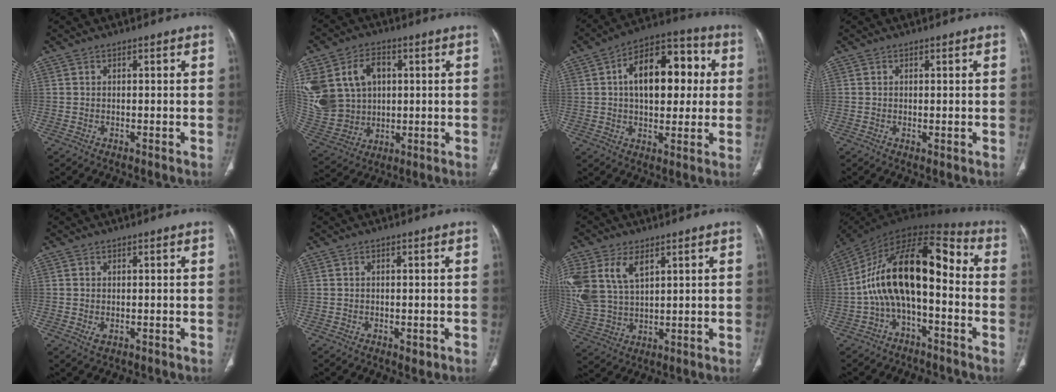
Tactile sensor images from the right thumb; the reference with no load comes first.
{"total": 21.5, "force": [4.6, 17.0, 12.3], "torque": [-0.271, 0.026, 0.112]}
{"total": 17.6, "force": [2.9, 10.2, 14.1], "torque": [-0.175, 0.027, 0.039]}
{"total": 0.8, "force": [-0.1, 0.3, 0.7], "torque": [-0.017, -0.005, 0.000]}
{"total": 1.4, "force": [-0.2, 0.9, 1.0], "torque": [-0.022, -0.005, -0.001]}
{"total": 1.5, "force": [-0.5, 0.9, 1.1], "torque": [-0.012, -0.002, -0.003]}
{"total": 15.3, "force": [6.2, 9.4, 10.3], "torque": [-0.243, -0.006, 0.131]}
{"total": 18.0, "force": [-1.9, 8.7, 15.6], "torque": [-0.255, 0.074, -0.041]}